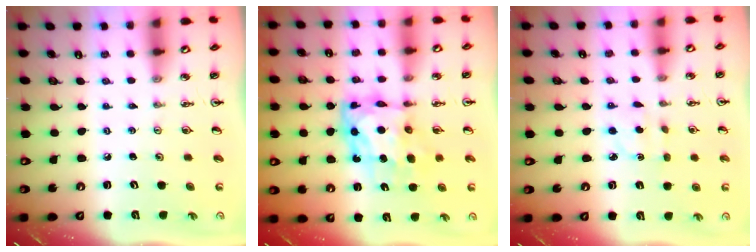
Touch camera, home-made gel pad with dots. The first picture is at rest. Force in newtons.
{"total": 10.0, "press": 9.9, "slide": 1.0}
{"total": 2.4, "press": 2.2, "slide": 0.8}